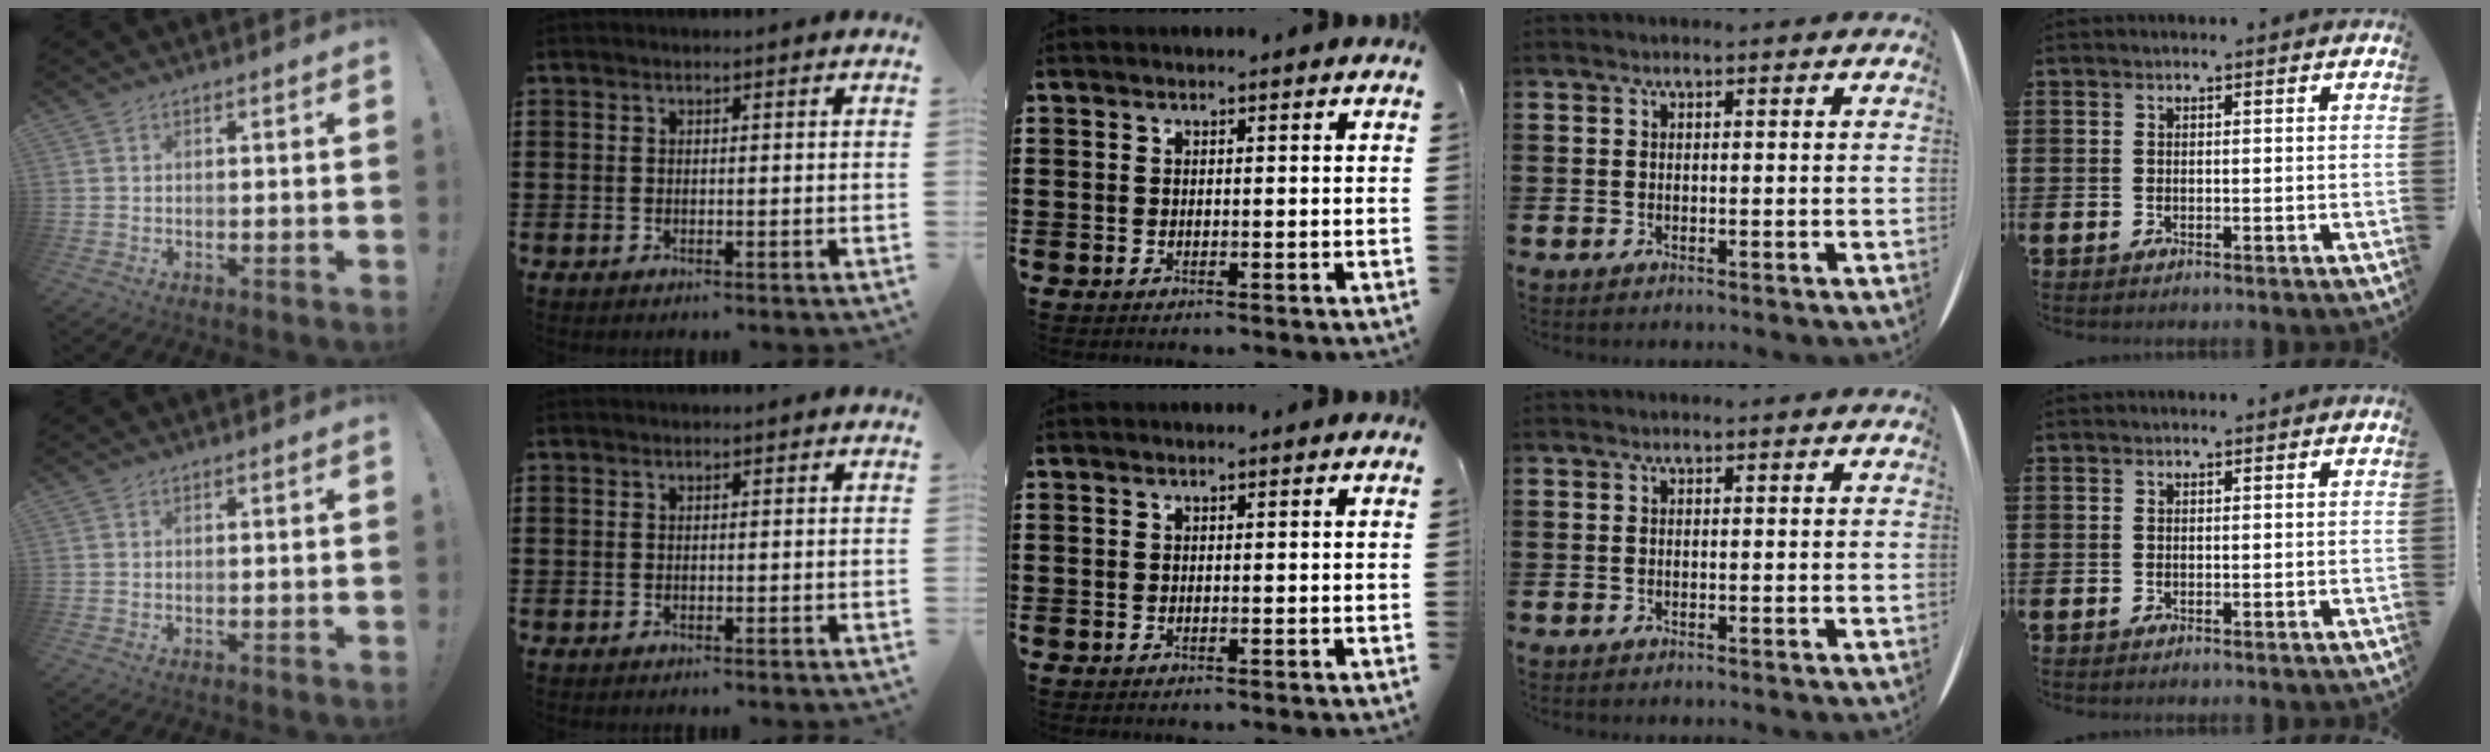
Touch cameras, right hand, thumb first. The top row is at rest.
{}